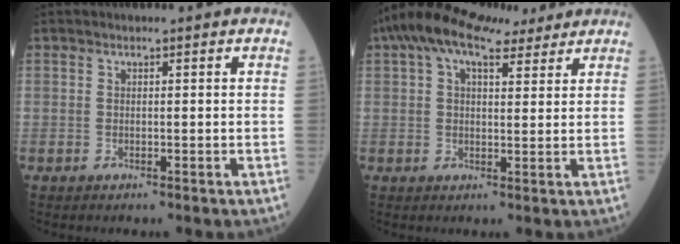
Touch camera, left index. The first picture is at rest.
{"total": 10.2, "force": [7.3, 3.9, 5.9], "torque": [-0.112, 0.051, 0.125]}